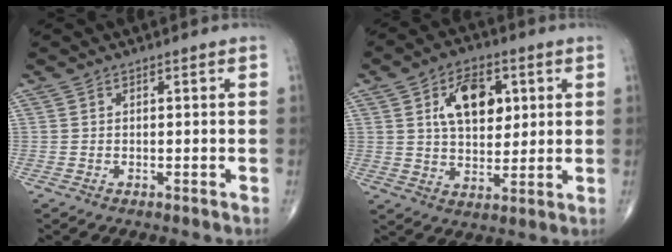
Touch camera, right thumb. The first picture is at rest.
{"total": 11.7, "force": [3.5, 7.1, 8.5], "torque": [-0.107, -0.009, 0.061]}